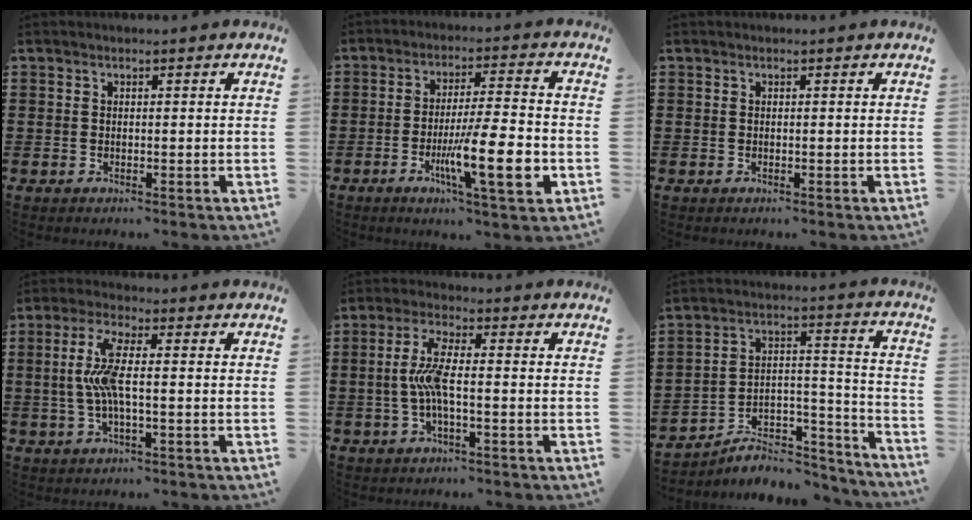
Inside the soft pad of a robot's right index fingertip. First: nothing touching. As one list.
[{"total": 12.7, "force": [-3.9, 2.0, 11.9], "torque": [-0.204, -0.011, -0.068]}, {"total": 0.0}, {"total": 6.8, "force": [-0.5, 1.6, 6.6], "torque": [-0.155, -0.010, -0.022]}, {"total": 5.8, "force": [-1.1, 1.2, 5.5], "torque": [-0.128, -0.006, -0.030]}, {"total": 6.2, "force": [-5.2, 2.8, 1.8], "torque": [-0.027, 0.014, -0.099]}]